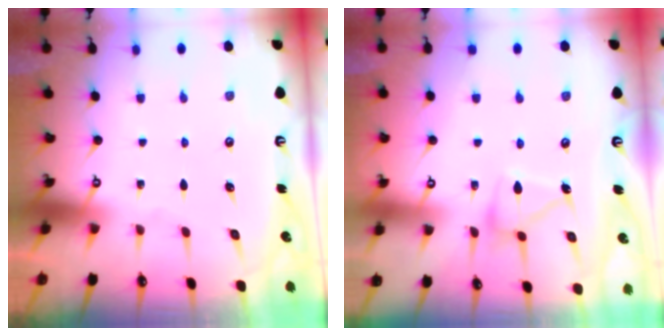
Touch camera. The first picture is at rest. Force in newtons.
{"total": 12.3, "press": 12.3, "slide": 0.7}